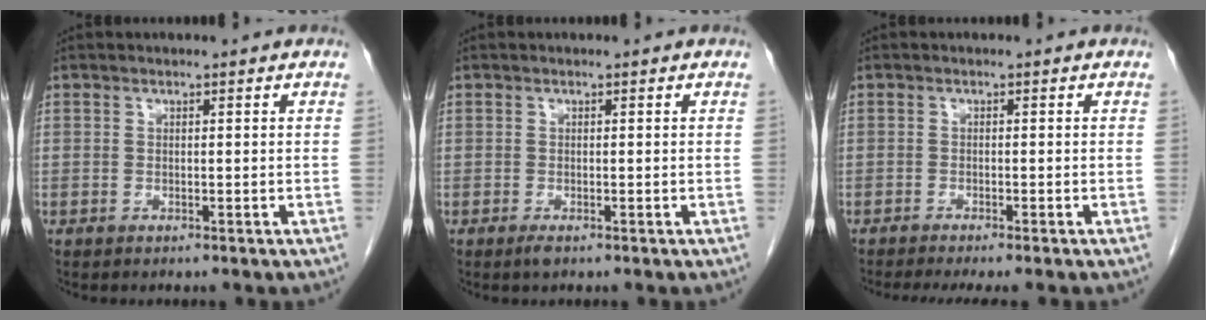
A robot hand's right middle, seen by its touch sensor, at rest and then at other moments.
{"total": 0.9, "force": [-0.6, 0.2, 0.6], "torque": [-0.012, -0.002, -0.007]}
{"total": 6.4, "force": [-5.4, 0.3, 3.5], "torque": [-0.041, -0.013, -0.082]}